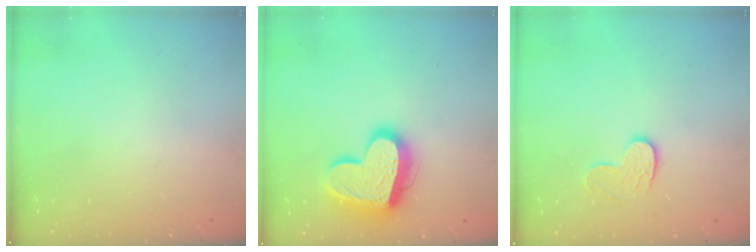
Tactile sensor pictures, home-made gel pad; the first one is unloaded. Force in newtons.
{"total": 18.7, "press": 18.6, "slide": 1.6}
{"total": 8.0, "press": 8.0, "slide": 0.4}